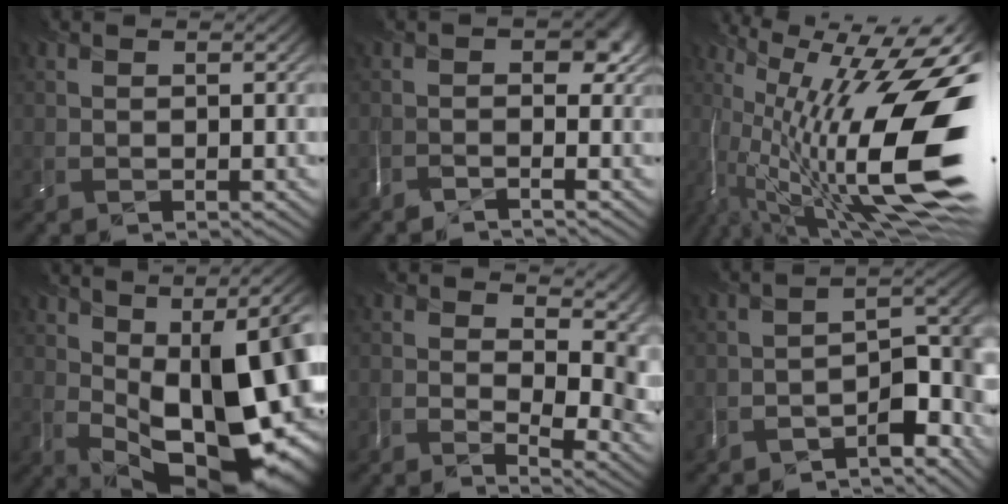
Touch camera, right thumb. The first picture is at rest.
{"total": 2.1, "force": [-1.6, 0.4, 1.4], "torque": [-0.015, -0.003, -0.036]}
{"total": 20.1, "force": [-1.9, 5.8, 19.1], "torque": [-0.308, 0.008, -0.032]}
{"total": 16.0, "force": [-0.3, 5.9, 14.9], "torque": [-0.214, -0.018, 0.020]}
{"total": 9.5, "force": [0.0, 4.5, 8.3], "torque": [-0.142, -0.026, 0.022]}
{"total": 7.7, "force": [-7.0, 0.8, 3.1], "torque": [-0.026, 0.008, -0.114]}